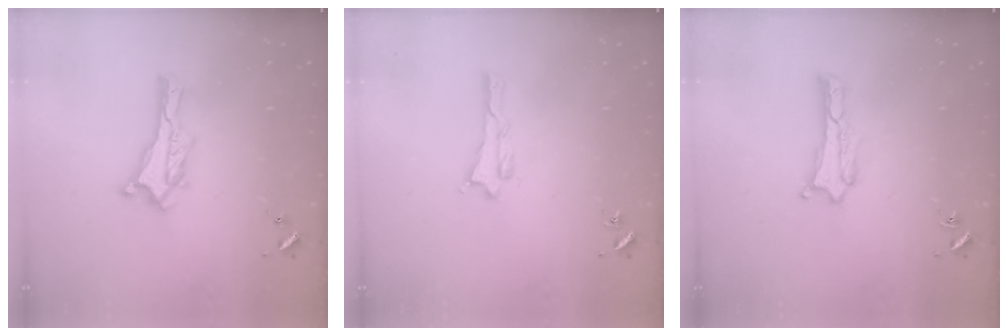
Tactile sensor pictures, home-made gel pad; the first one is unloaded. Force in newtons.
{"total": 0.6, "press": 0.6, "slide": 0.1}
{"total": 0.9, "press": 0.9, "slide": 0.0}